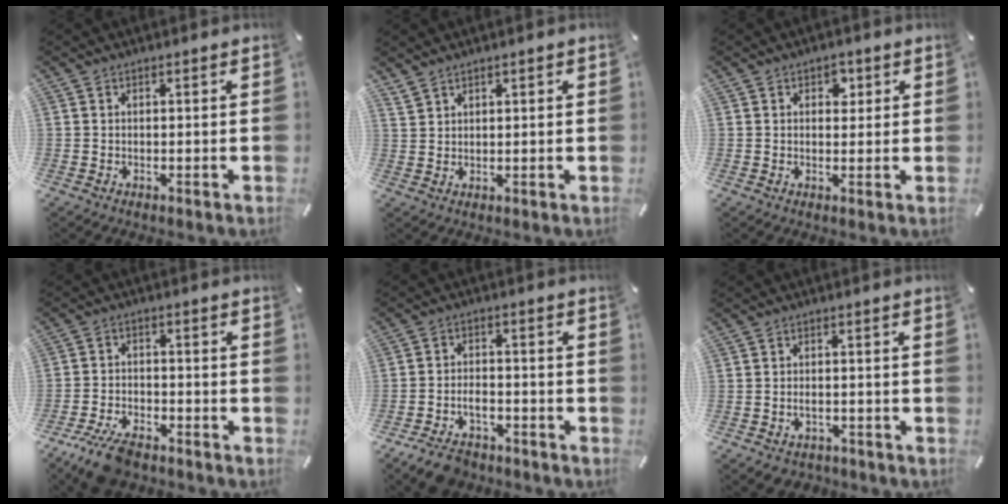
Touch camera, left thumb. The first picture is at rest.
{"total": 2.0, "force": [1.7, 1.1, 0.4], "torque": [-0.010, -0.002, 0.033]}
{"total": 2.9, "force": [1.1, 2.2, 1.5], "torque": [-0.001, -0.006, 0.011]}
{"total": 8.4, "force": [-6.3, 3.5, 4.3], "torque": [-0.089, 0.027, -0.118]}
{"total": 6.4, "force": [-4.4, 3.8, 2.8], "torque": [-0.051, 0.024, -0.080]}
{"total": 3.1, "force": [-1.6, 2.3, 1.2], "torque": [-0.021, 0.007, -0.030]}